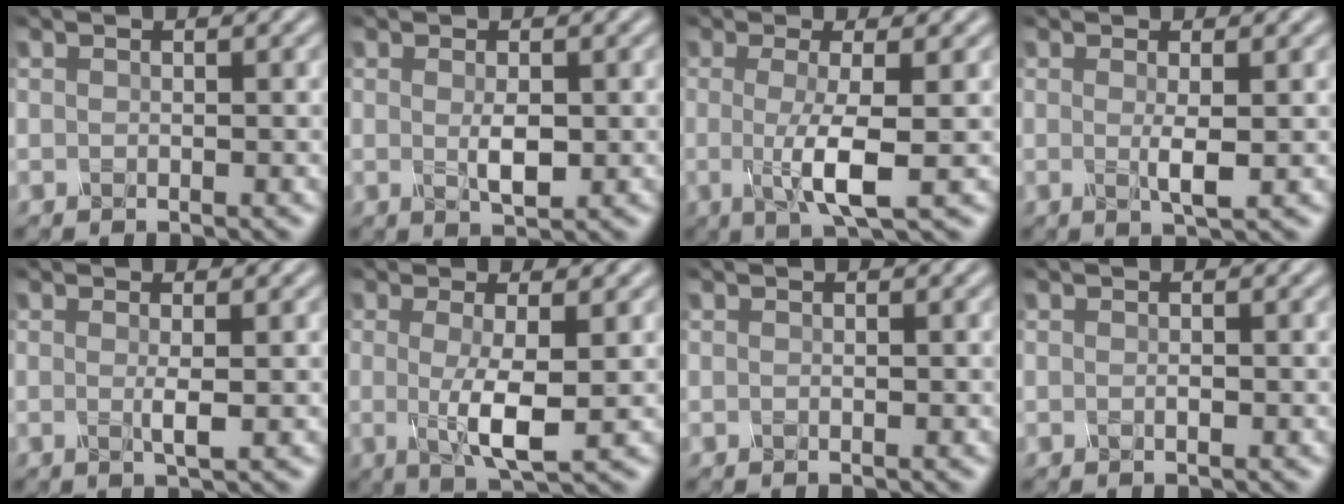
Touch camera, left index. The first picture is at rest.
{"total": 2.3, "force": [0.0, 0.8, 2.1], "torque": [-0.043, -0.005, 0.003]}
{"total": 5.0, "force": [-0.5, 1.0, 4.9], "torque": [-0.088, -0.010, -0.010]}
{"total": 2.1, "force": [0.0, 0.3, 2.1], "torque": [-0.042, -0.005, 0.000]}
{"total": 1.7, "force": [0.0, 0.2, 1.7], "torque": [-0.033, -0.002, -0.002]}
{"total": 4.4, "force": [-0.2, 0.8, 4.4], "torque": [-0.083, -0.009, -0.001]}
{"total": 0.0}
{"total": 0.6, "force": [-0.1, 0.2, 0.5], "torque": [-0.011, -0.001, -0.001]}